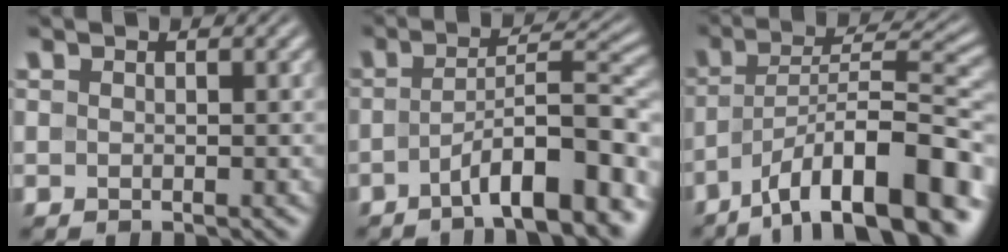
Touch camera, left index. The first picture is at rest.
{"total": 9.2, "force": [-4.5, 2.1, 7.7], "torque": [-0.105, 0.017, -0.075]}
{"total": 13.5, "force": [-8.1, 4.1, 10.0], "torque": [-0.149, 0.013, -0.139]}